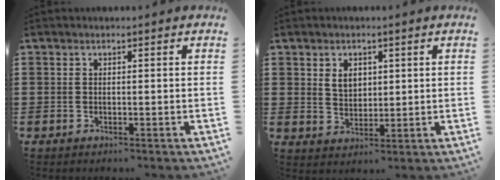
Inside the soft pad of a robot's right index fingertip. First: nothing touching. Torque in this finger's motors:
{"motor_torque": [0.01, 0.01, 0.11, 0.04]}